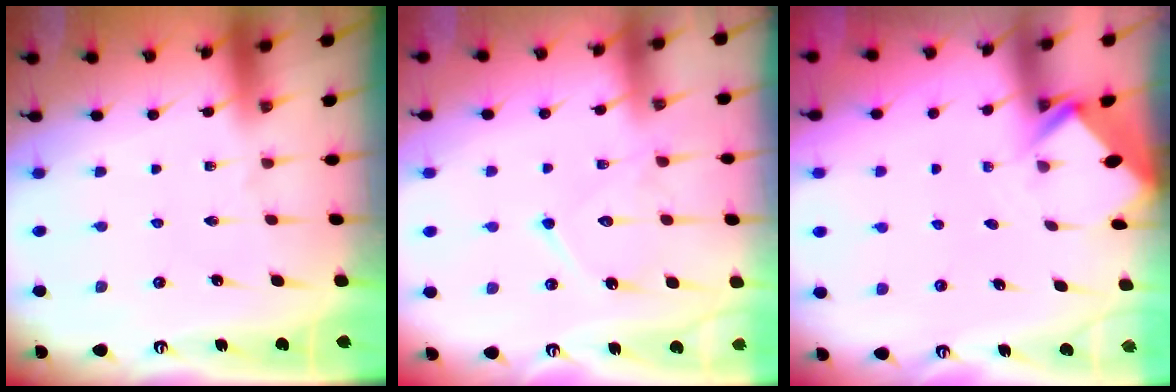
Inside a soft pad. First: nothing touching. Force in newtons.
{"total": 12.2, "press": 12.1, "slide": 1.0}
{"total": 2.8, "press": 2.8, "slide": 0.2}